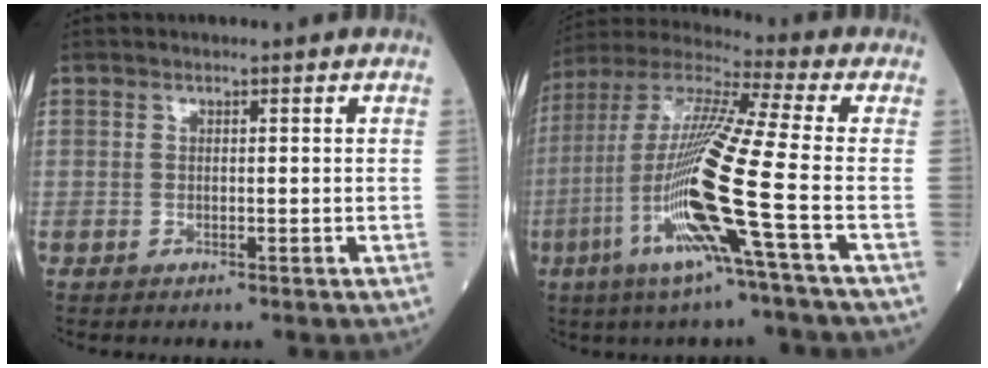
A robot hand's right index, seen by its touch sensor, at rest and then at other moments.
{"total": 19.9, "force": [-5.8, -0.6, 19.0], "torque": [-0.413, -0.027, -0.126]}